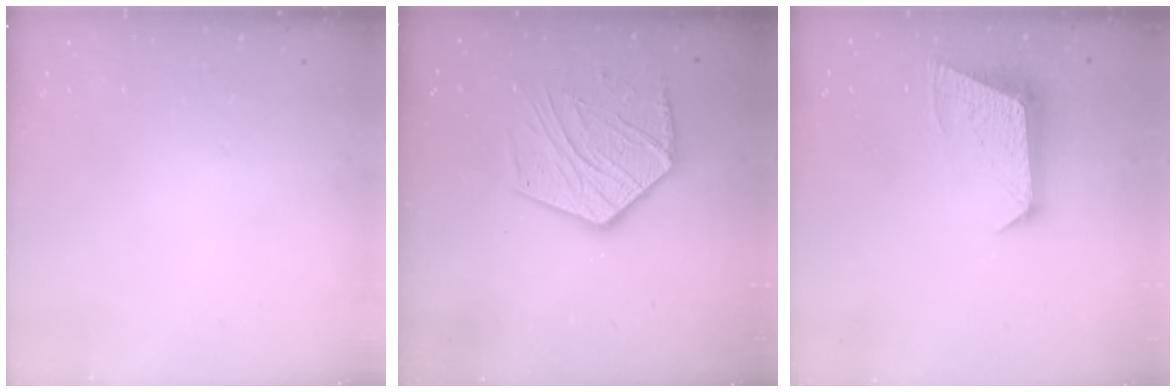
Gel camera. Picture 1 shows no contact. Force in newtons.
{"total": 16.2, "press": 16.2, "slide": 1.0}
{"total": 10.3, "press": 10.3, "slide": 0.5}